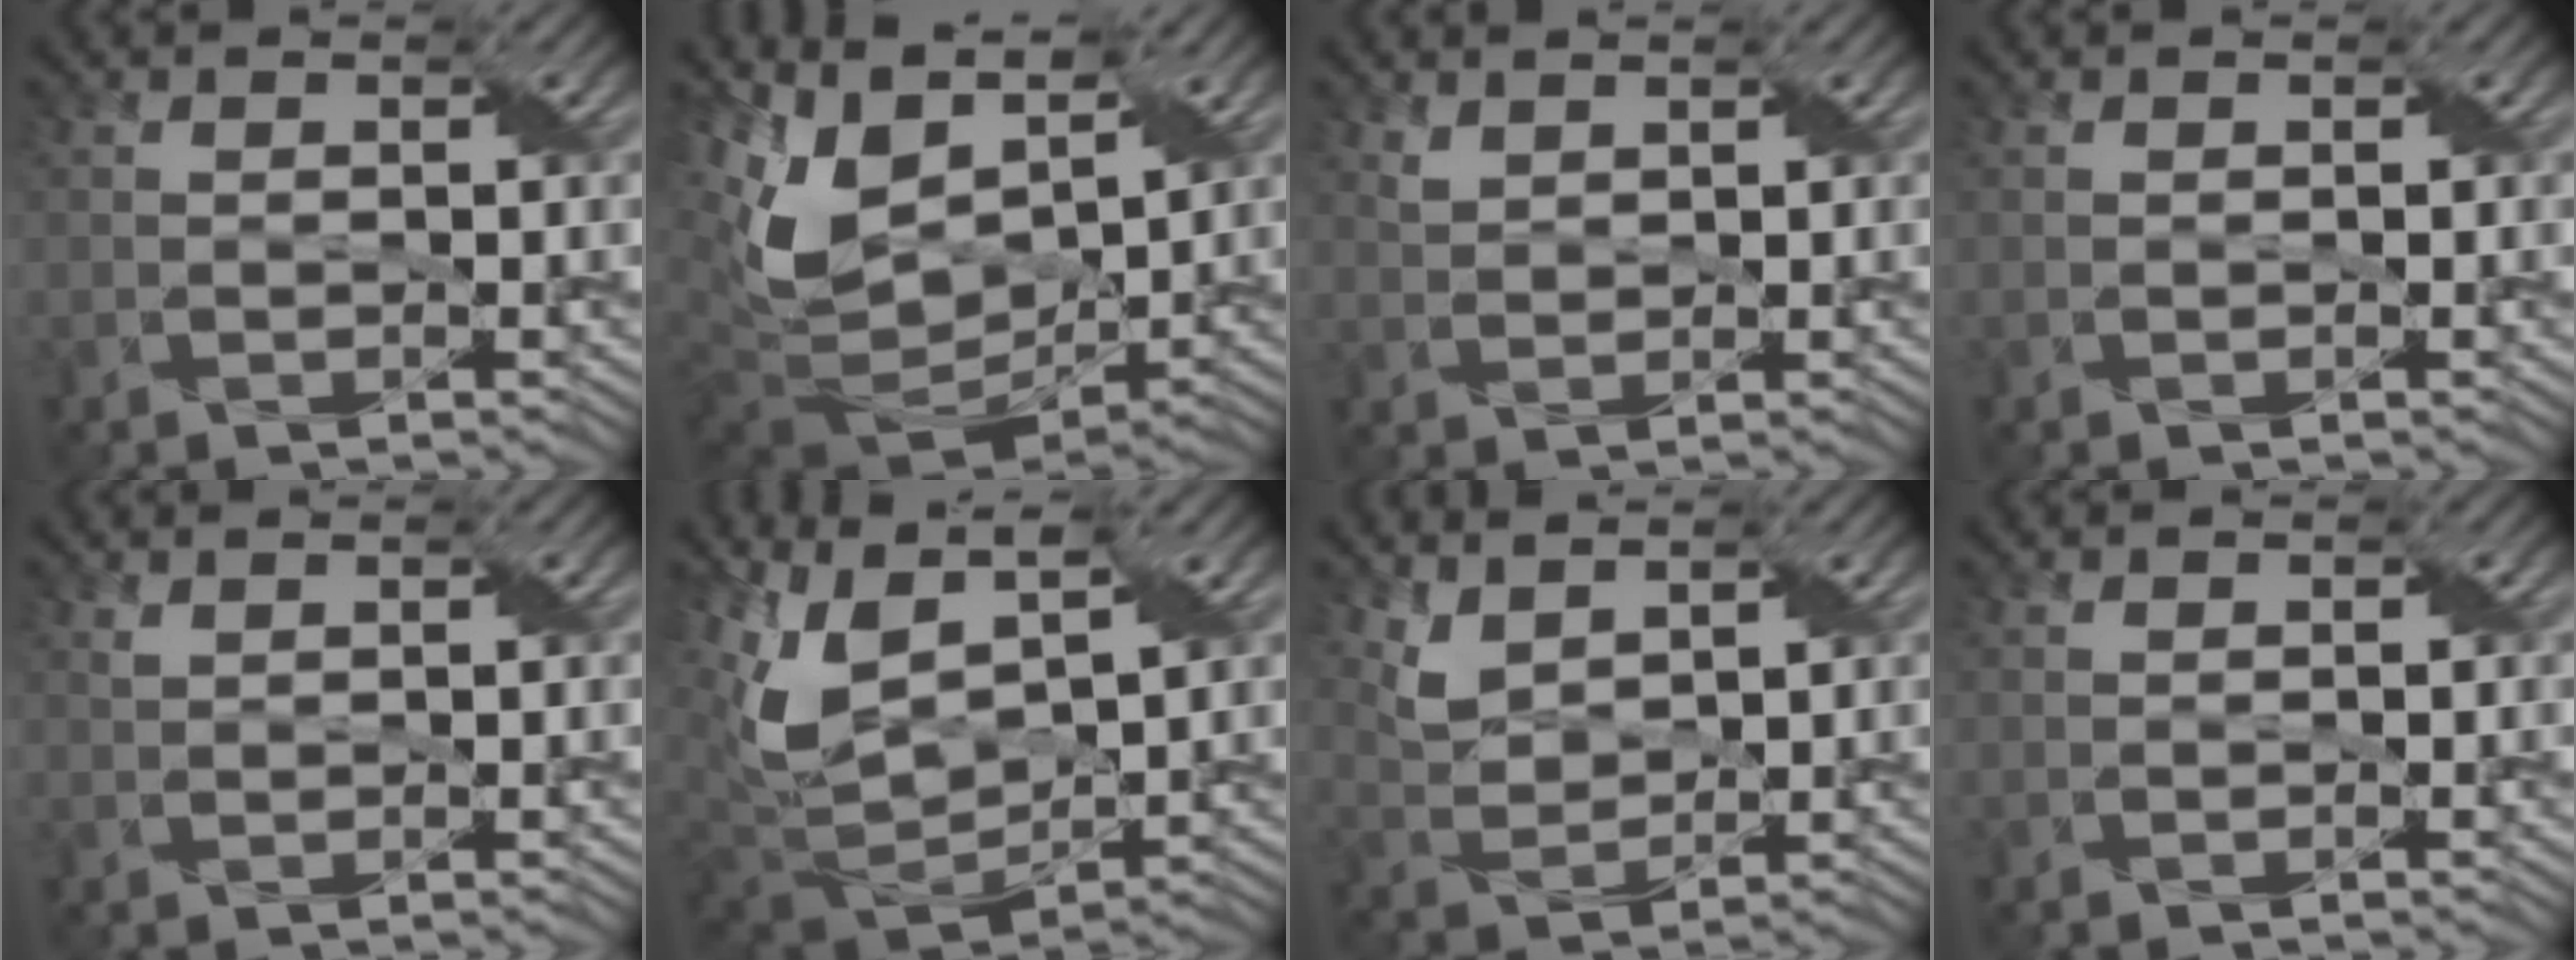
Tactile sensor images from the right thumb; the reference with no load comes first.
{"total": 14.1, "force": [4.4, 8.6, 10.3], "torque": [-0.241, 0.005, 0.092]}
{"total": 1.5, "force": [1.3, 0.5, 0.5], "torque": [-0.021, 0.001, 0.030]}
{"total": 0.0}
{"total": 0.8, "force": [0.7, 0.2, 0.3], "torque": [-0.015, 0.003, 0.016]}
{"total": 12.0, "force": [4.6, 6.0, 9.3], "torque": [-0.242, 0.007, 0.090]}
{"total": 4.2, "force": [3.1, 1.8, 2.1], "torque": [-0.065, -0.001, 0.071]}
{"total": 0.0}